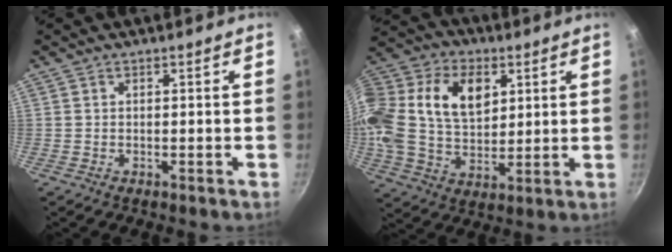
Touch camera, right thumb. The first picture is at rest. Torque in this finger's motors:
{"motor_torque": [1.94, 3.06, 0.13, 0.09, 0.43]}